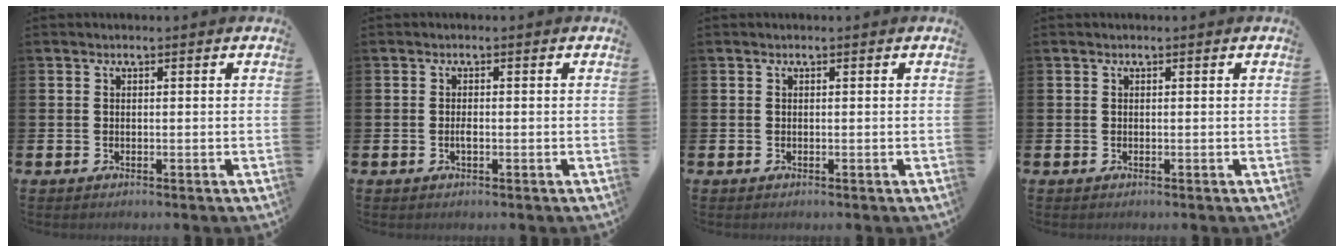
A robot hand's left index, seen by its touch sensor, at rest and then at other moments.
{"total": 1.1, "force": [-0.3, 0.4, 1.0], "torque": [-0.018, -0.003, -0.006]}
{"total": 0.0}
{"total": 0.0}